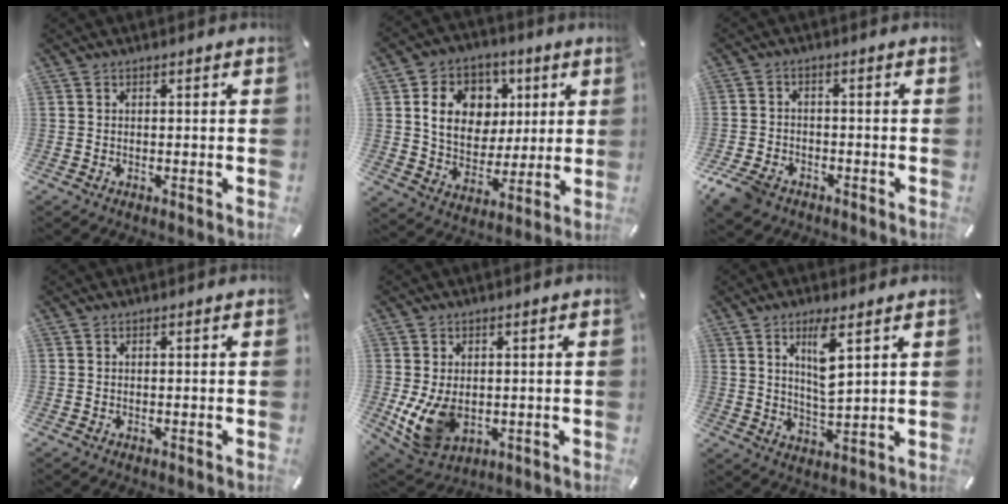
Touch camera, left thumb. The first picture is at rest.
{"total": 13.4, "force": [4.2, 11.4, 5.6], "torque": [-0.091, -0.007, 0.084]}
{"total": 6.2, "force": [-4.2, 3.9, 2.4], "torque": [-0.063, 0.016, -0.082]}
{"total": 0.0}
{"total": 10.0, "force": [-0.7, 7.6, 6.5], "torque": [-0.130, -0.008, -0.010]}
{"total": 7.9, "force": [3.9, 1.8, 6.6], "torque": [-0.116, -0.015, 0.061]}